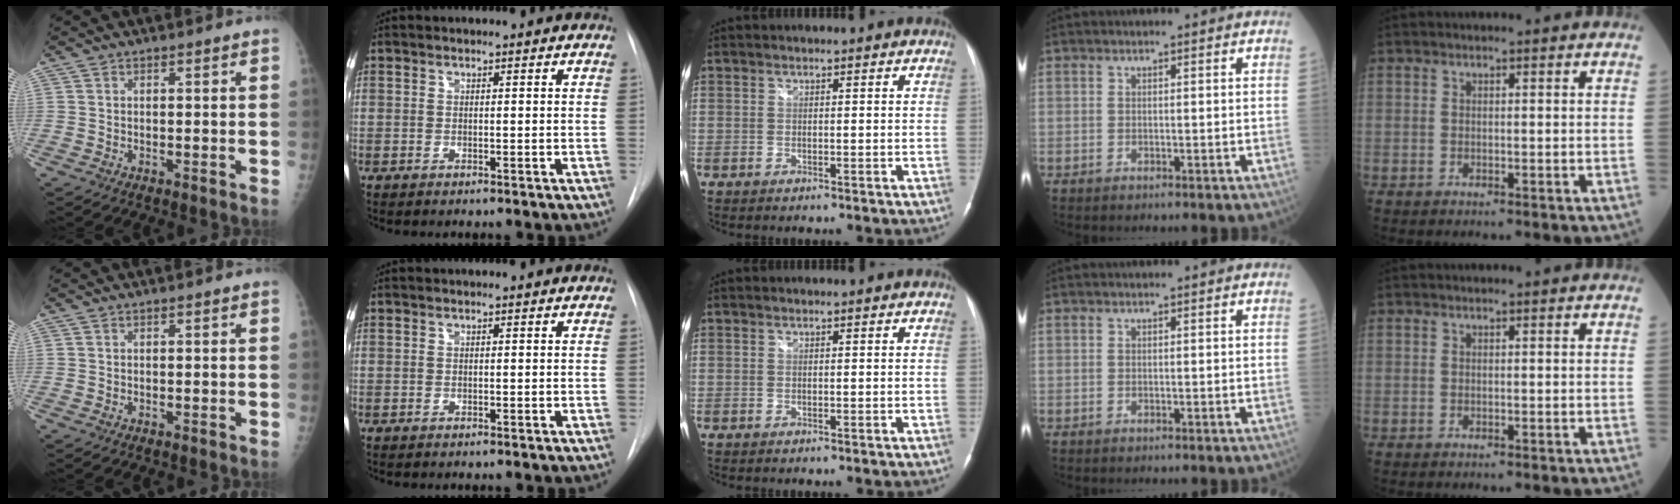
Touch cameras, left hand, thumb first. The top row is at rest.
{}